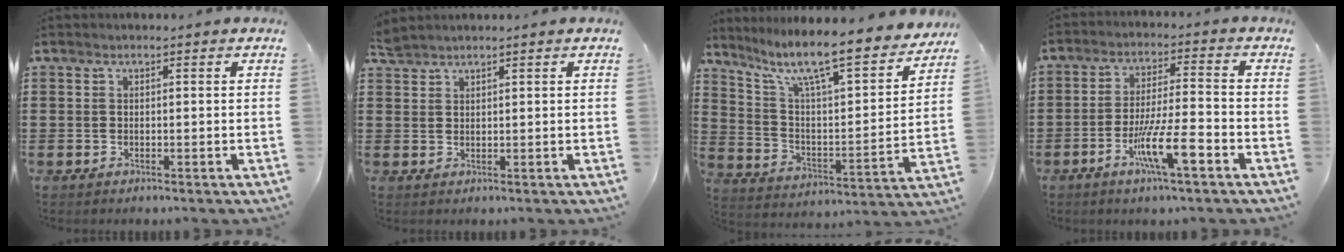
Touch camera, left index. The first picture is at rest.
{"total": 1.6, "force": [1.6, 0.1, 0.3], "torque": [-0.009, 0.000, 0.031]}
{"total": 9.5, "force": [7.5, 1.2, 5.8], "torque": [-0.133, -0.060, 0.119]}
{"total": 9.3, "force": [-4.5, 1.3, 8.1], "torque": [-0.161, -0.008, -0.085]}